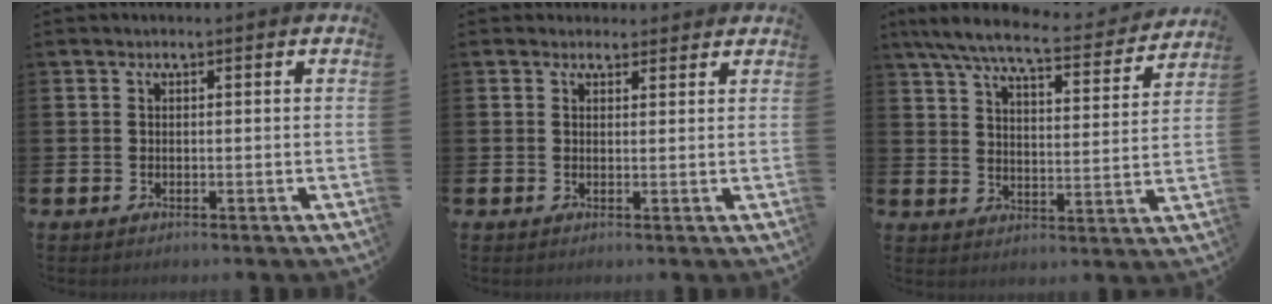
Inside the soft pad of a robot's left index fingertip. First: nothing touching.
{"total": 2.0, "force": [1.9, 0.8, -0.1], "torque": [0.016, -0.007, 0.031]}
{"total": 7.9, "force": [7.0, 1.3, 3.4], "torque": [-0.086, -0.039, 0.122]}